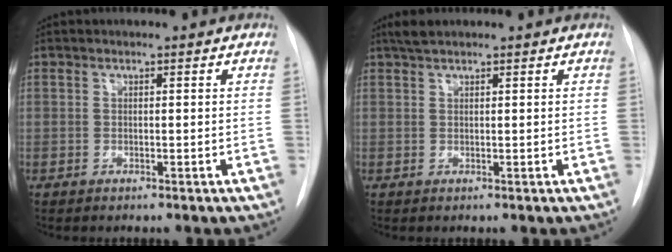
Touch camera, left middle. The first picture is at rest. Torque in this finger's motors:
{"motor_torque": [0.34, -0.29, -0.03, 0.00]}